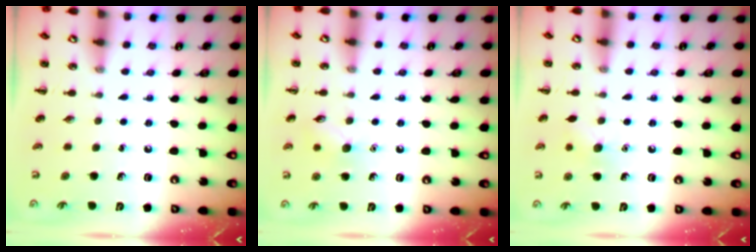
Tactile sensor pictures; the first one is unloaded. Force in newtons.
{"total": 7.8, "press": 7.7, "slide": 1.4}
{"total": 6.5, "press": 6.3, "slide": 1.3}